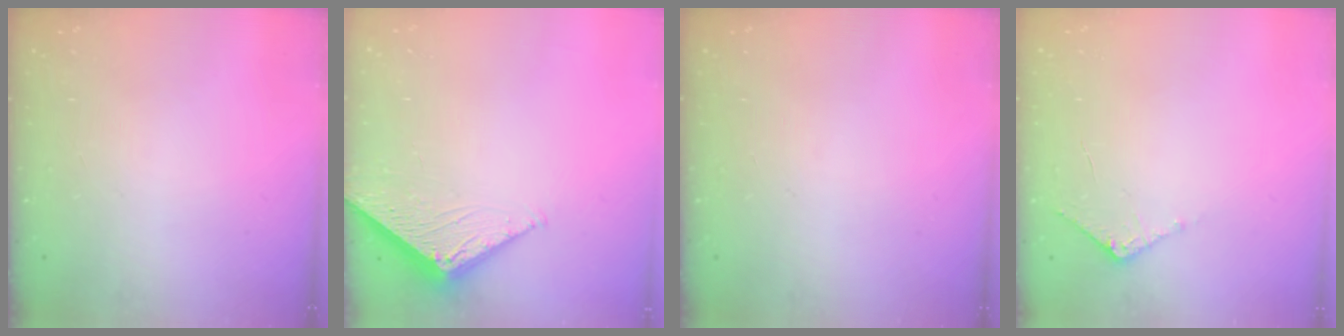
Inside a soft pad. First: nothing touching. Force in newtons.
{"total": 4.0, "press": 4.0, "slide": 0.5}
{"total": 0.0}
{"total": 5.7, "press": 5.7, "slide": 0.6}